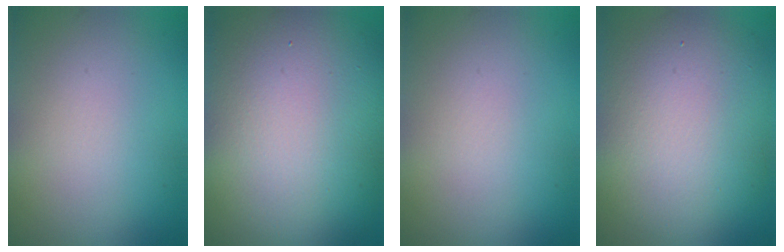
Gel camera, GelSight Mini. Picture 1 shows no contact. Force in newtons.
{"total": 16.8, "press": 16.7, "slide": 0.9}
{"total": 0.0}
{"total": 10.4, "press": 10.4, "slide": 0.5}